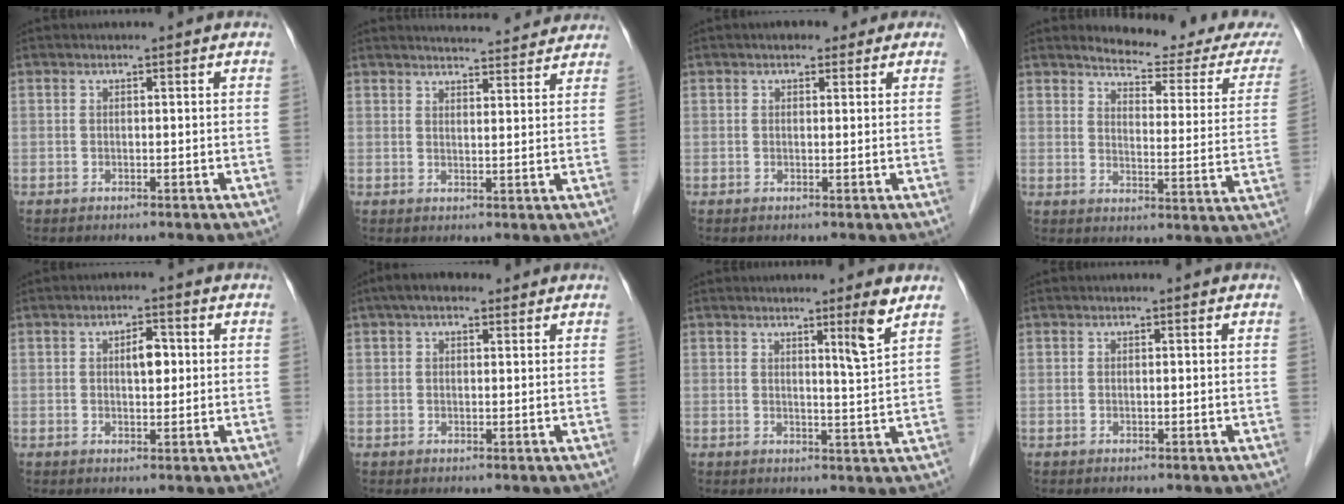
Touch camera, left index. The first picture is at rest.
{"total": 11.4, "force": [10.9, 1.8, 2.8], "torque": [-0.028, 0.009, 0.129]}
{"total": 3.8, "force": [2.6, 2.2, 1.7], "torque": [-0.012, 0.020, 0.032]}
{"total": 15.2, "force": [14.5, 1.4, 4.4], "torque": [-0.047, -0.067, 0.159]}
{"total": 3.2, "force": [0.5, 1.4, 2.8], "torque": [-0.043, 0.007, 0.008]}
{"total": 4.1, "force": [2.7, 2.0, 2.4], "torque": [-0.047, 0.029, 0.043]}
{"total": 4.0, "force": [2.6, -1.0, 2.9], "torque": [-0.044, -0.012, 0.046]}
{"total": 0.0}